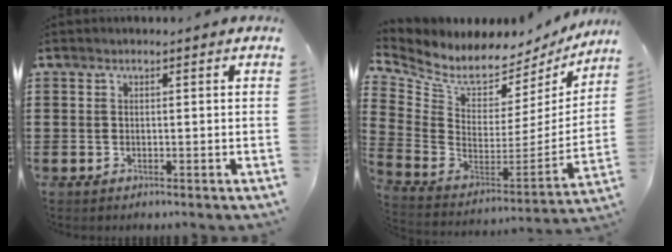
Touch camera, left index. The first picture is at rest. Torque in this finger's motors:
{"motor_torque": [1.42, -0.71, 0.42, 0.05]}